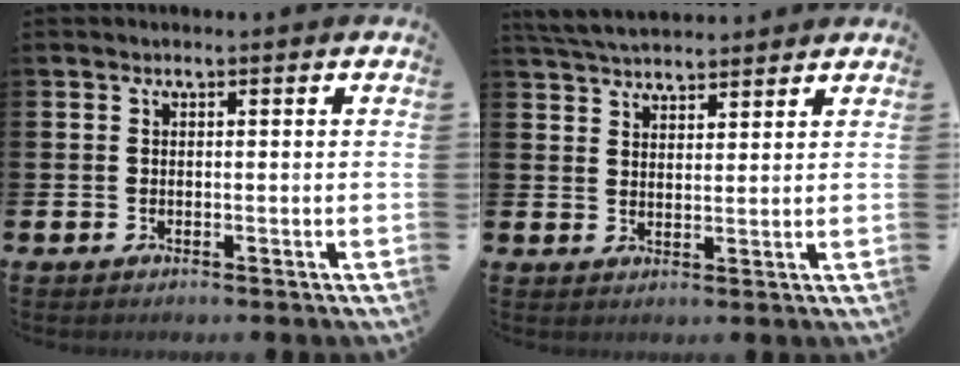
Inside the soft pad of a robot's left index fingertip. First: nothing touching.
{"total": 4.5, "force": [4.4, 0.7, 0.6], "torque": [-0.029, -0.017, 0.083]}